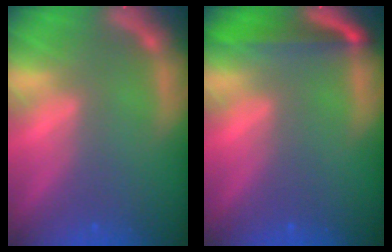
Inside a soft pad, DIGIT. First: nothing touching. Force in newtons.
{"total": 4.4}